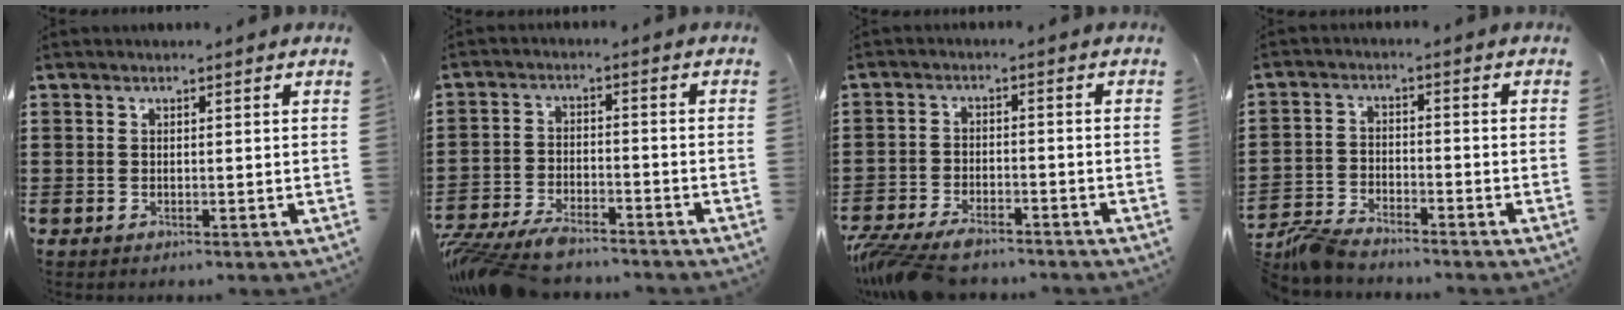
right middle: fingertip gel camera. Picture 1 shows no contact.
{"total": 6.2, "force": [-5.7, 1.3, 2.0], "torque": [-0.054, 0.001, -0.115]}
{"total": 5.4, "force": [-4.8, 1.3, 2.2], "torque": [-0.061, -0.004, -0.097]}
{"total": 4.3, "force": [-4.1, 0.9, 1.0], "torque": [-0.046, -0.003, -0.091]}